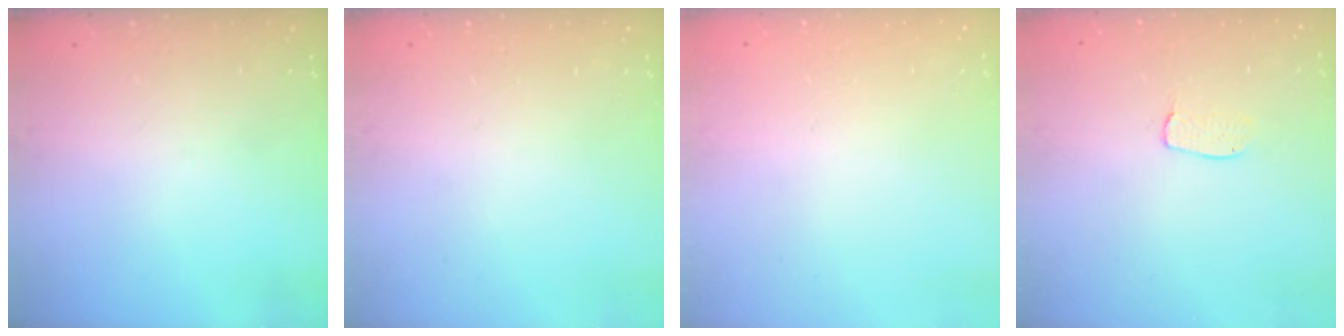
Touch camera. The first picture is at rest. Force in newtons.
{"total": 0.0}
{"total": 0.0}
{"total": 5.8, "press": 5.8, "slide": 0.2}